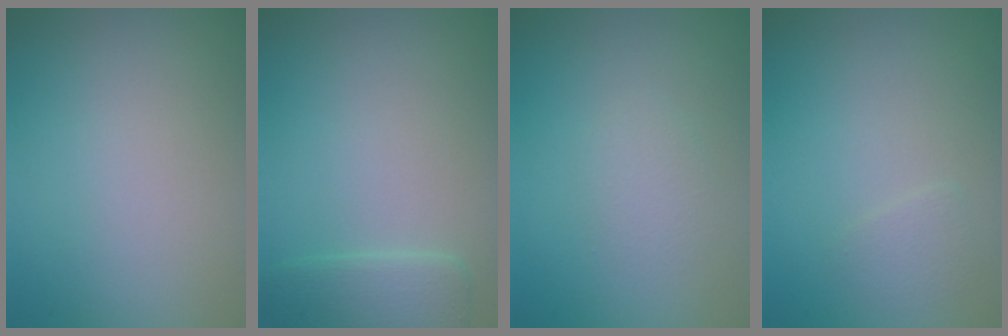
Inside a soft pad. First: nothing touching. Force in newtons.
{"total": 2.4, "press": 1.7, "slide": 1.7}
{"total": 1.2, "press": 1.2, "slide": 0.0}
{"total": 1.0, "press": 1.0, "slide": 0.0}